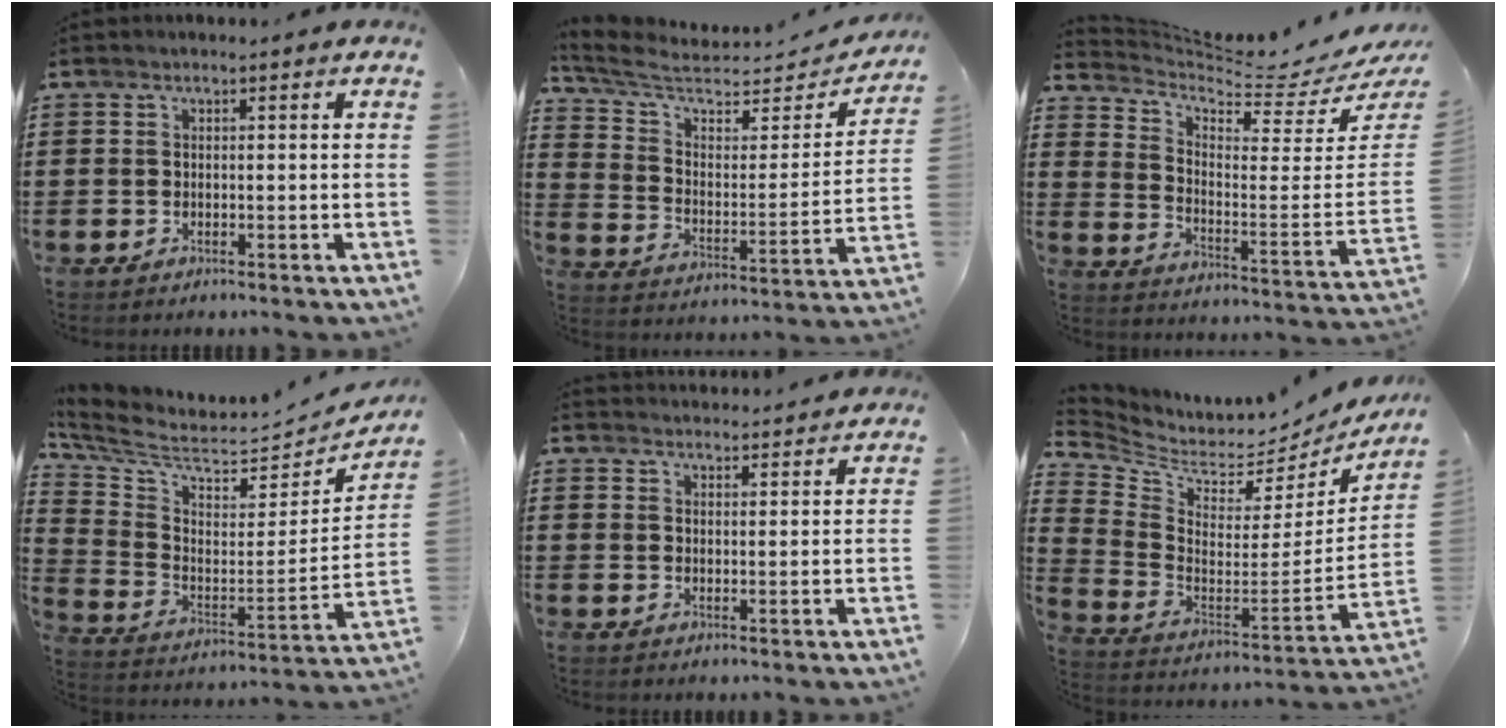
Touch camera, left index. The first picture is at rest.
{"total": 6.5, "force": [5.2, 2.4, 3.1], "torque": [-0.087, -0.037, 0.087]}
{"total": 4.8, "force": [4.4, 1.2, 1.7], "torque": [-0.054, -0.049, 0.069]}
{"total": 5.0, "force": [4.4, 1.2, 2.1], "torque": [-0.071, -0.056, 0.070]}
{"total": 2.9, "force": [2.9, 0.0, -0.2], "torque": [-0.005, -0.012, 0.054]}
{"total": 4.4, "force": [3.4, 2.2, 1.8], "torque": [-0.062, -0.047, 0.053]}